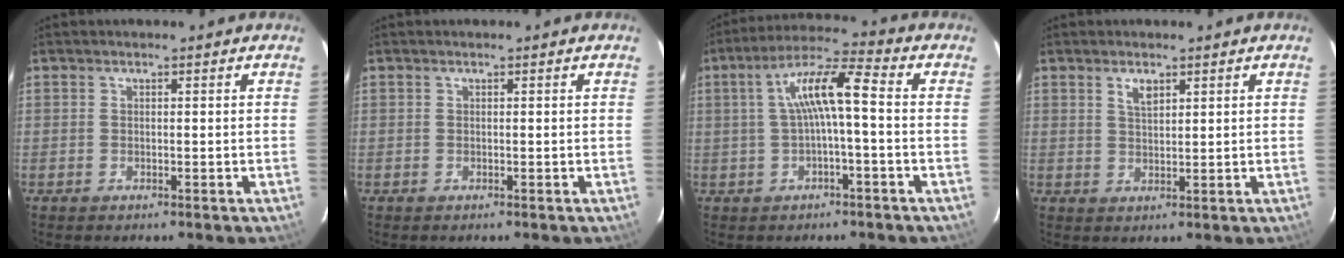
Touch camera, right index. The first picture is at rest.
{"total": 0.0}
{"total": 8.6, "force": [-0.2, 1.3, 8.5], "torque": [-0.169, 0.023, -0.001]}
{"total": 2.8, "force": [1.6, 1.2, 1.9], "torque": [-0.033, 0.001, 0.031]}